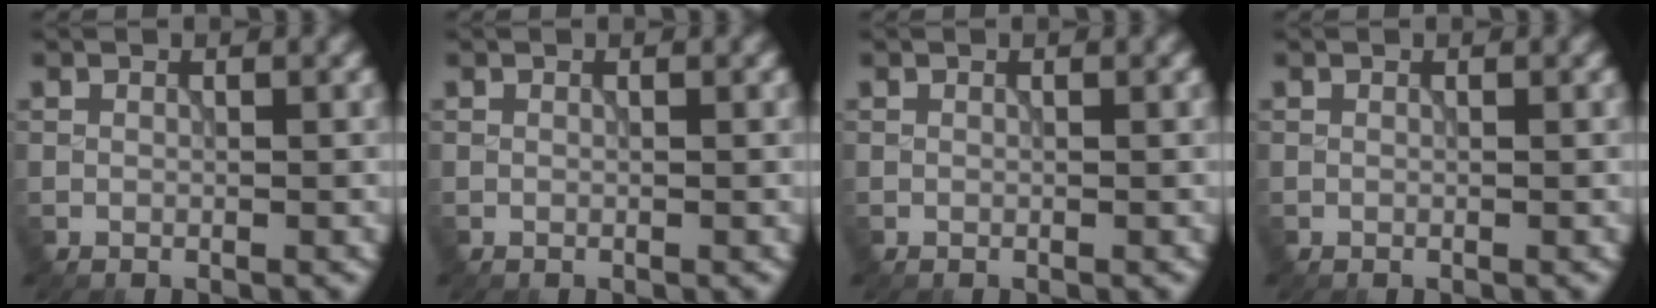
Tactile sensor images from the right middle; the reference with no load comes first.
{"total": 0.0}
{"total": 0.0}
{"total": 0.0}